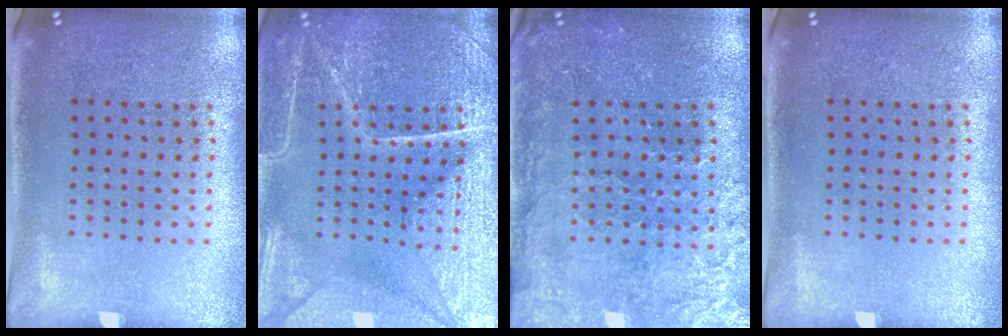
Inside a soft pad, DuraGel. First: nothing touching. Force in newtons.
{"total": 6.9, "press": 6.8, "slide": 0.8}
{"total": 3.3, "press": 3.1, "slide": 1.1}
{"total": 0.0}